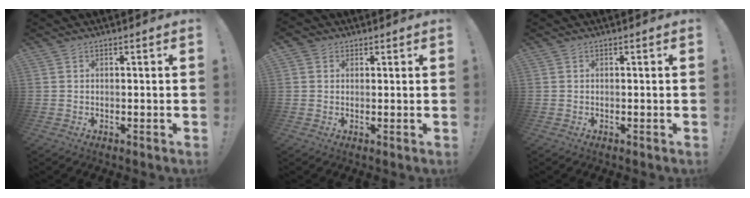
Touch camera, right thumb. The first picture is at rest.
{"total": 2.3, "force": [1.1, 1.9, 0.6], "torque": [-0.007, -0.003, 0.020]}
{"total": 0.0}